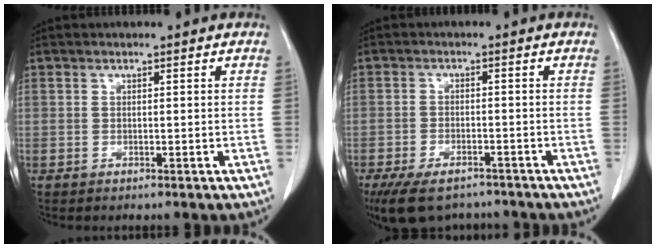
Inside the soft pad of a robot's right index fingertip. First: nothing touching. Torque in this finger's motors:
{"motor_torque": [1.10, -1.04, 0.40, 0.11]}